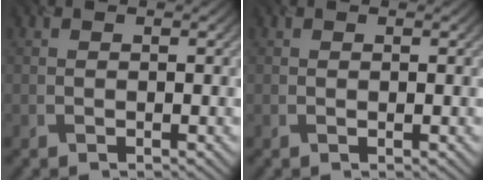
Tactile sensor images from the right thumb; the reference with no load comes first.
{"total": 0.0}